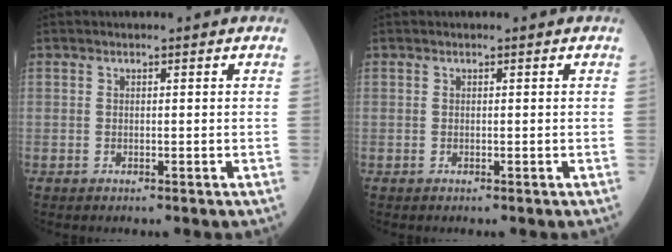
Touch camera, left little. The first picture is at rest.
{"total": 0.0}